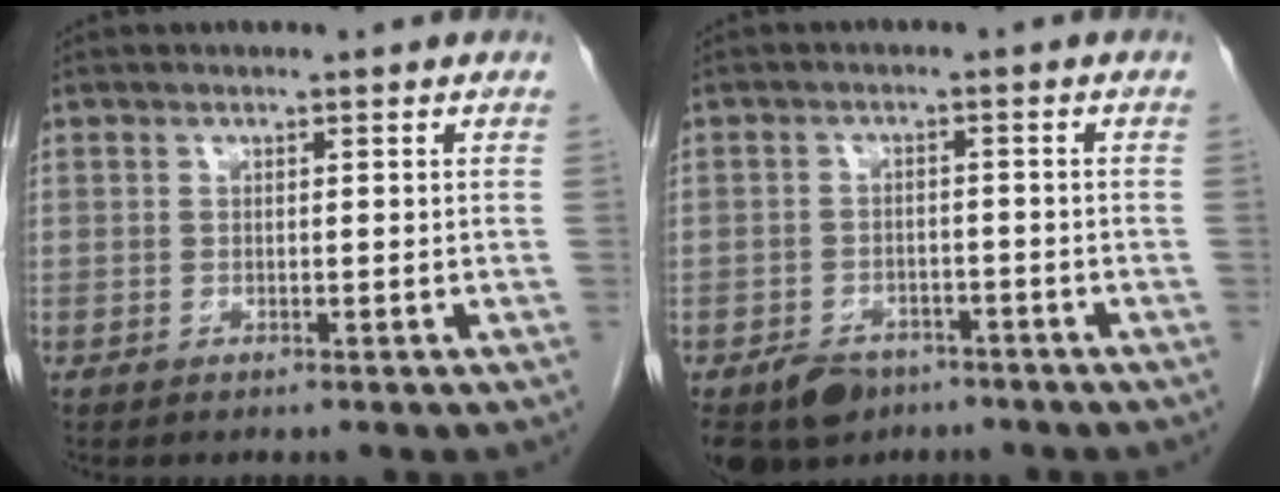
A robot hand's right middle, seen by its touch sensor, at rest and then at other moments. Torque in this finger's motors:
{"motor_torque": [0.83, -0.78, 0.04, 0.04]}